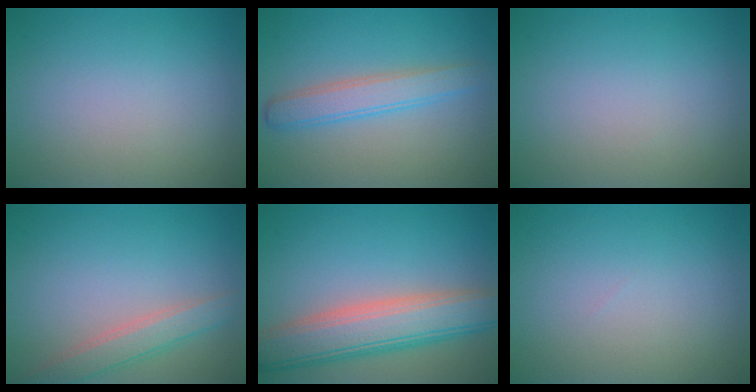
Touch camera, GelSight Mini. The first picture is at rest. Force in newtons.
{"total": 3.2, "press": 3.2, "slide": 0.1}
{"total": 0.0}
{"total": 2.9, "press": 2.9, "slide": 0.2}
{"total": 7.6, "press": 7.6, "slide": 0.4}
{"total": 0.0}